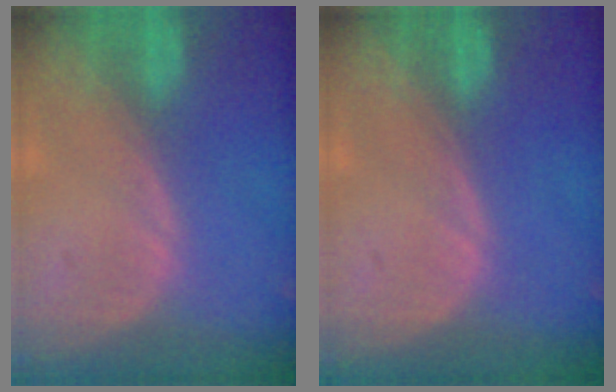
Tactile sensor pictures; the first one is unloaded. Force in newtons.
{"total": 0.0}